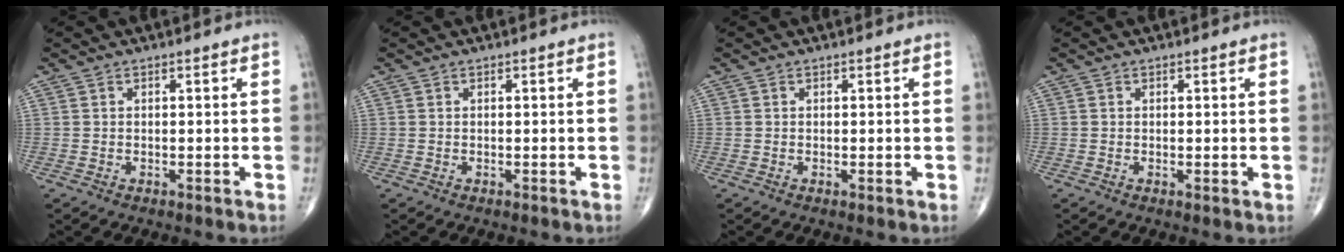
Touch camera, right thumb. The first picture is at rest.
{"total": 0.0}
{"total": 0.0}
{"total": 0.5, "force": [0.0, 0.2, 0.5], "torque": [-0.012, -0.004, -0.001]}